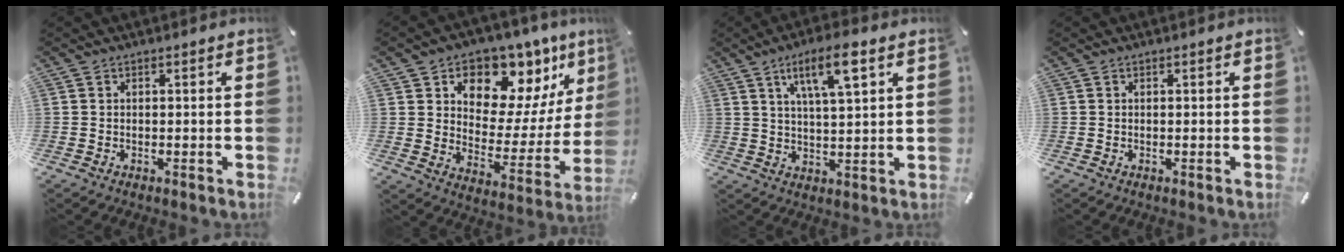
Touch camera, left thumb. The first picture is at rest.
{"total": 11.5, "force": [7.6, 7.7, 4.0], "torque": [-0.062, -0.076, 0.135]}
{"total": 10.1, "force": [5.2, 2.4, 8.3], "torque": [-0.138, -0.010, 0.083]}
{"total": 0.0}